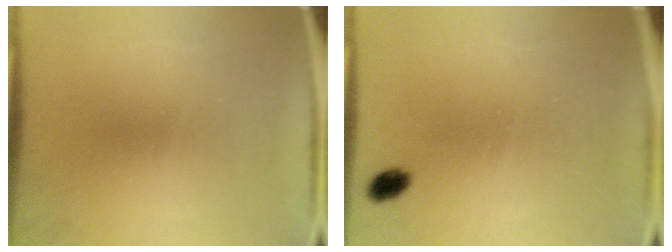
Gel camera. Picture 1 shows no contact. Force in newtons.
{"total": 2.2}